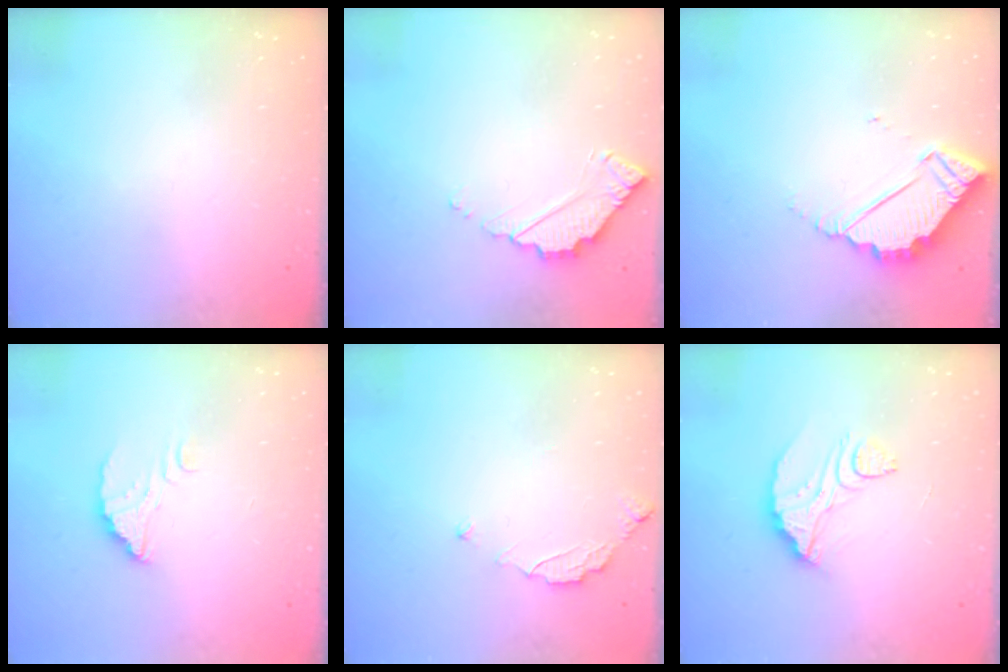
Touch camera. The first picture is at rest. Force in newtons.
{"total": 5.0, "press": 5.0, "slide": 0.4}
{"total": 5.8, "press": 5.8, "slide": 0.2}
{"total": 3.6, "press": 3.6, "slide": 0.2}
{"total": 2.9, "press": 2.9, "slide": 0.3}
{"total": 9.8, "press": 9.7, "slide": 0.8}